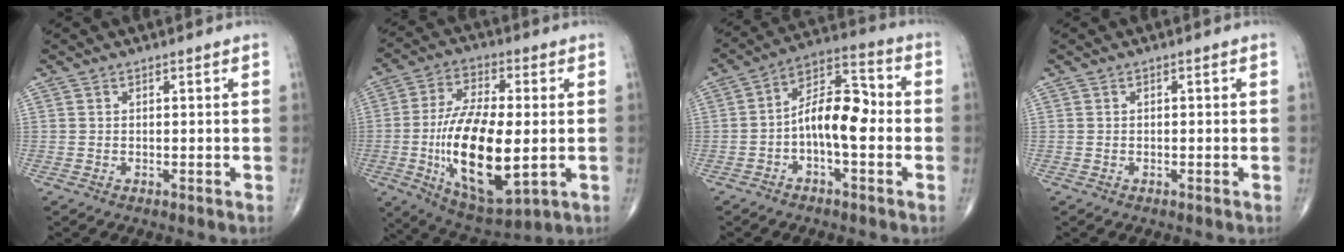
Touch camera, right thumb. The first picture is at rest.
{"total": 20.4, "force": [-2.7, 8.3, 18.4], "torque": [-0.340, -0.007, -0.033]}
{"total": 11.8, "force": [-1.8, 5.5, 10.2], "torque": [-0.158, 0.045, -0.038]}
{"total": 0.0}